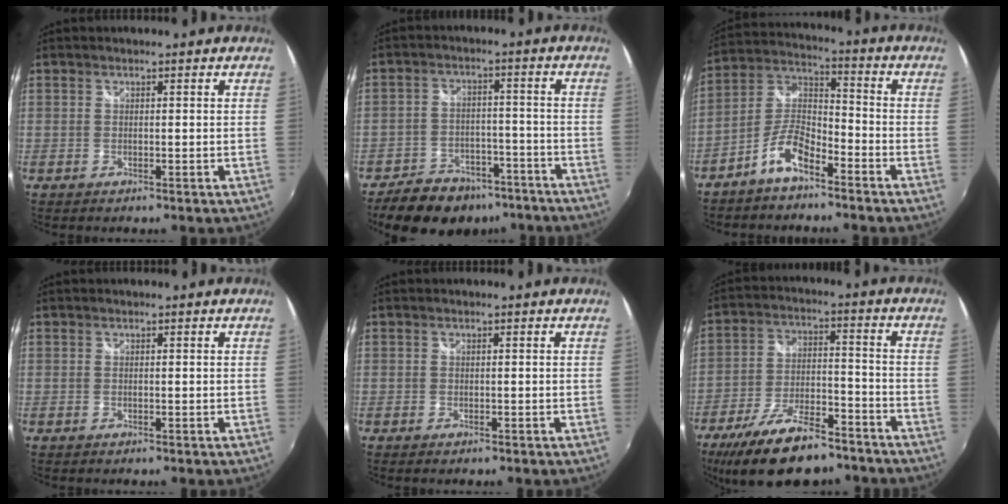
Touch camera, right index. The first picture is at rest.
{"total": 15.4, "force": [-11.6, 8.7, 5.3], "torque": [-0.130, 0.023, -0.153]}
{"total": 8.4, "force": [-5.7, 2.9, 5.5], "torque": [-0.129, 0.020, -0.110]}
{"total": 0.0}
{"total": 0.6, "force": [-0.4, 0.3, 0.2], "torque": [-0.005, -0.004, -0.009]}
{"total": 18.5, "force": [-13.9, 6.9, 10.1], "torque": [-0.200, -0.013, -0.221]}